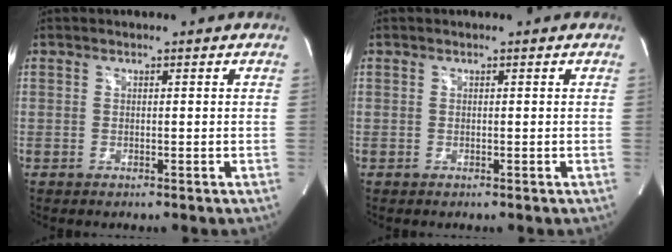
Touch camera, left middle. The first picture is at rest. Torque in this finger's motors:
{"motor_torque": [-0.02, 0.02, 0.02, 0.00]}